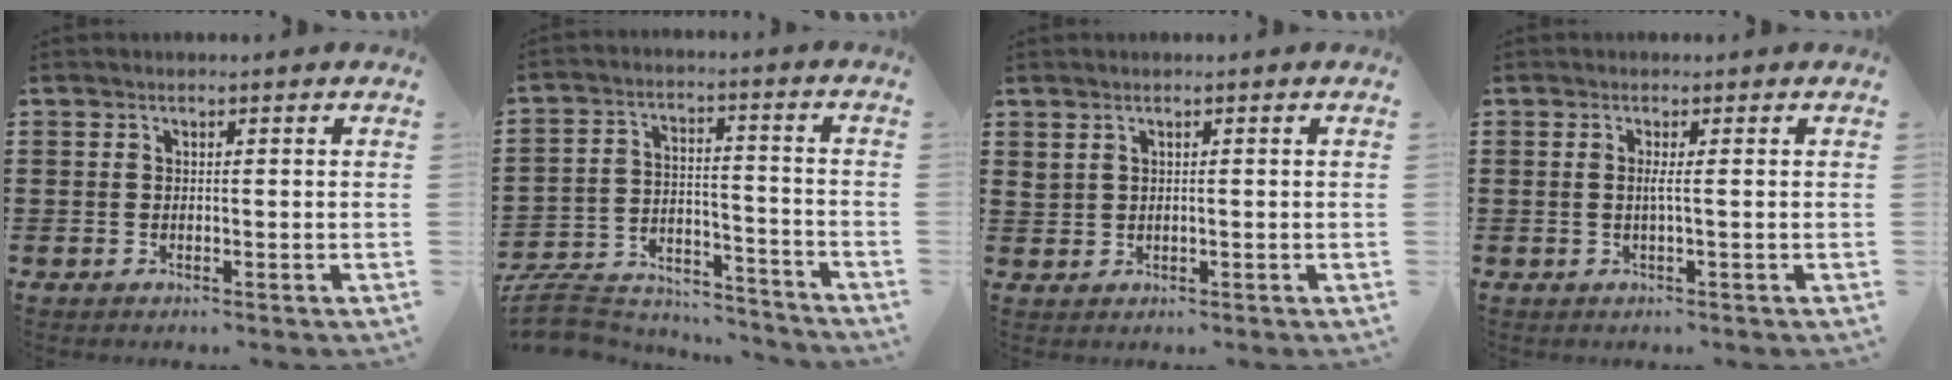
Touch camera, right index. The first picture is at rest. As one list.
[{"total": 8.3, "force": [-7.9, 2.1, 1.6], "torque": [-0.040, 0.015, -0.157]}, {"total": 0.8, "force": [0.5, 0.3, 0.5], "torque": [-0.011, 0.003, 0.009]}, {"total": 1.5, "force": [-0.1, -0.3, 1.5], "torque": [-0.029, -0.004, -0.005]}]